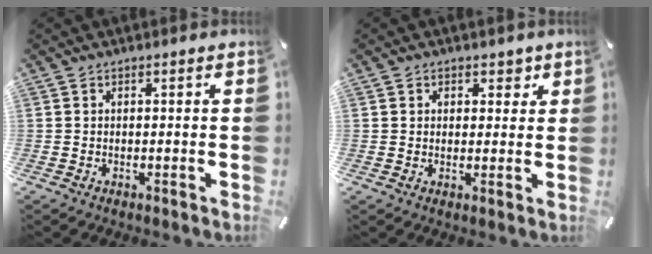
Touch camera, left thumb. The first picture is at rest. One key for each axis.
{"total": 3.4, "fx": 1.4, "fy": 3.1, "fz": 0.7, "tx": 0.011, "ty": -0.003, "tz": 0.016}